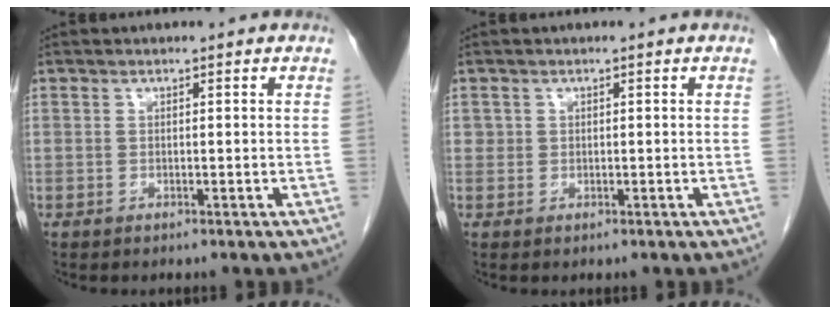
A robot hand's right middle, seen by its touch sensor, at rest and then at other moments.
{"total": 1.1, "force": [0.2, 1.1, 0.1], "torque": [0.008, 0.004, 0.001]}